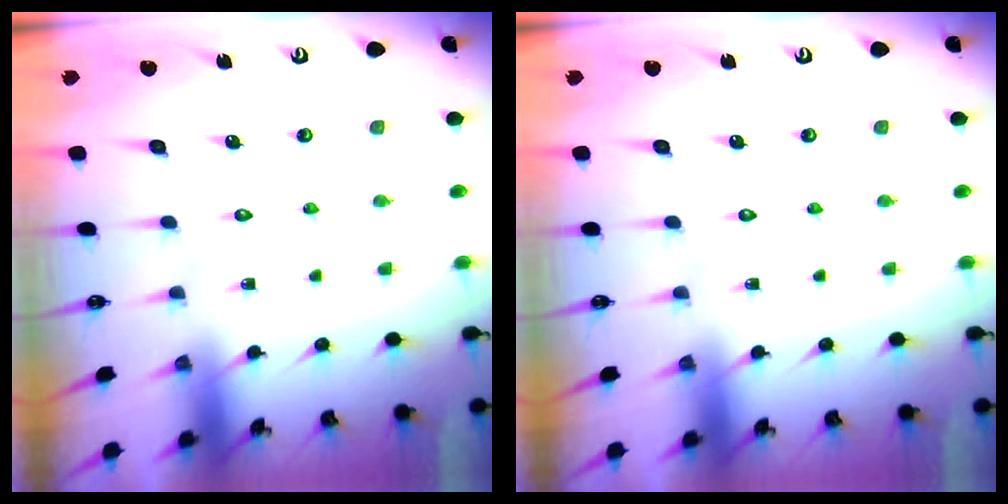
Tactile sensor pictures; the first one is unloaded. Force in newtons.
{"total": 0.0}